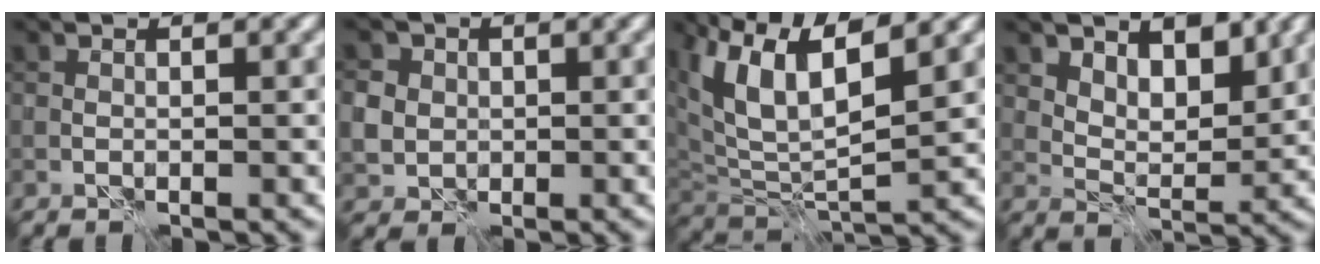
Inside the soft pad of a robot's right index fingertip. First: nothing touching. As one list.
[{"total": 4.4, "force": [0.8, 4.1, 1.6], "torque": [-0.040, 0.015, 0.007]}, {"total": 9.3, "force": [5.1, 3.4, 7.0], "torque": [-0.147, 0.008, 0.093]}, {"total": 4.2, "force": [2.7, 2.3, 2.3], "torque": [-0.040, -0.018, 0.045]}]